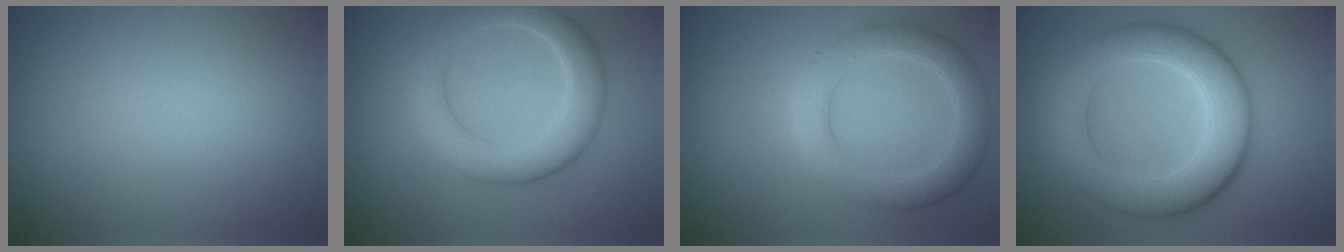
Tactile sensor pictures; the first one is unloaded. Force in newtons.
{"total": 5.2, "press": 5.2, "slide": 0.6}
{"total": 4.2, "press": 4.2, "slide": 0.3}
{"total": 7.5, "press": 7.5, "slide": 0.6}